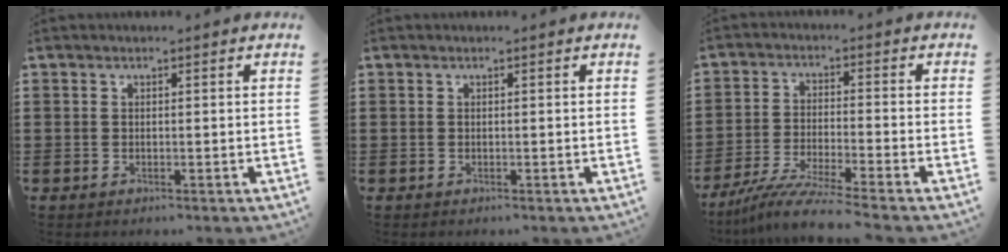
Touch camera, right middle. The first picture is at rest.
{"total": 0.0}
{"total": 6.4, "force": [-5.6, -0.6, 3.1], "torque": [-0.074, -0.024, -0.112]}